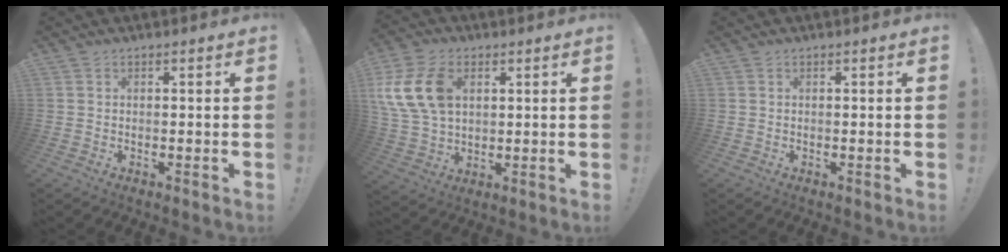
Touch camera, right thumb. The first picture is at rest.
{"total": 15.9, "force": [4.5, 10.9, 10.6], "torque": [-0.208, -0.006, 0.088]}
{"total": 0.0}